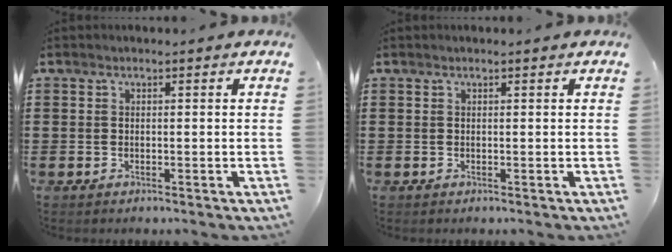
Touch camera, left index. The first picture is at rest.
{"total": 0.0}